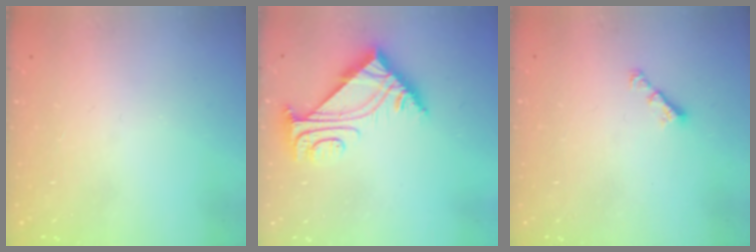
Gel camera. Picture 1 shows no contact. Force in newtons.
{"total": 6.6, "press": 6.6, "slide": 0.9}
{"total": 3.1, "press": 3.1, "slide": 0.6}